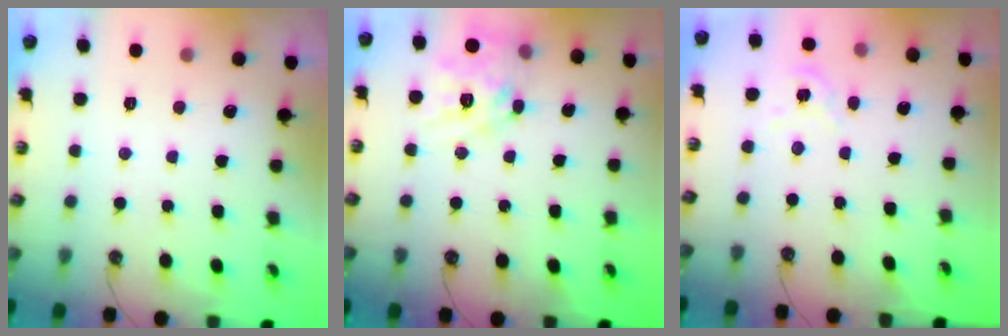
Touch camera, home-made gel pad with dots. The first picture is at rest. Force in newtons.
{"total": 13.8, "press": 13.7, "slide": 1.2}
{"total": 3.1, "press": 3.1, "slide": 0.3}